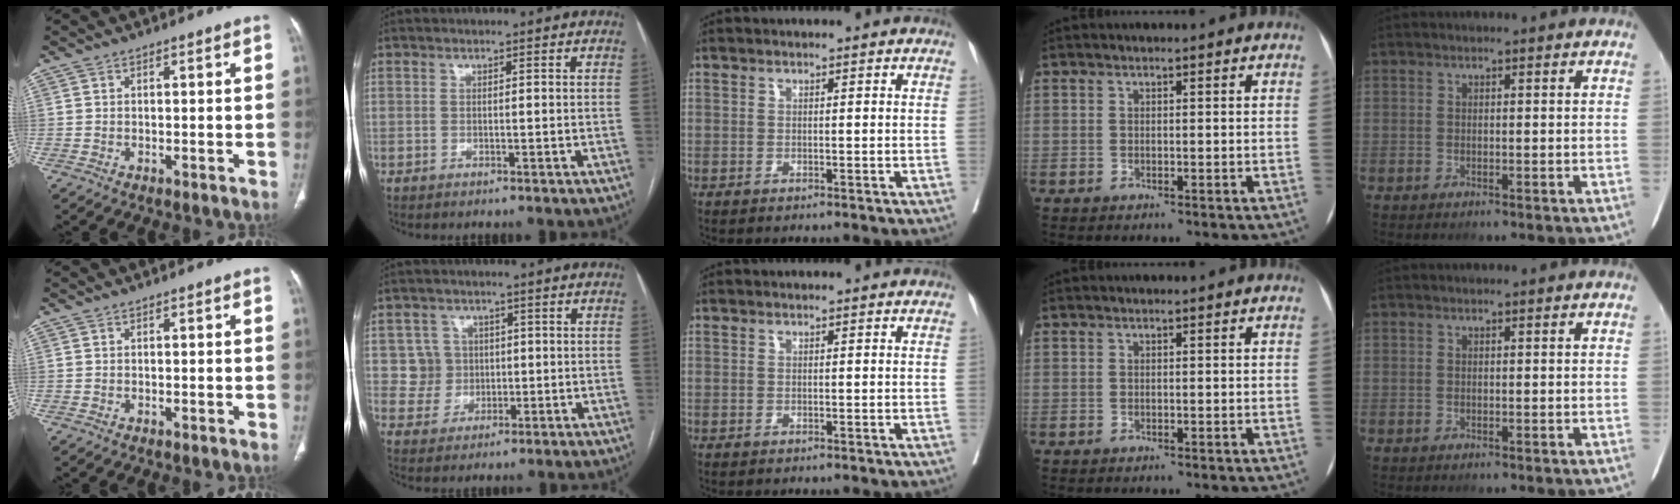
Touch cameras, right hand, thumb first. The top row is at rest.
{"index": {"total": 4.7, "force": [0.7, 4.7, 0.0], "torque": [0.007, 0.017, 0.018]}}